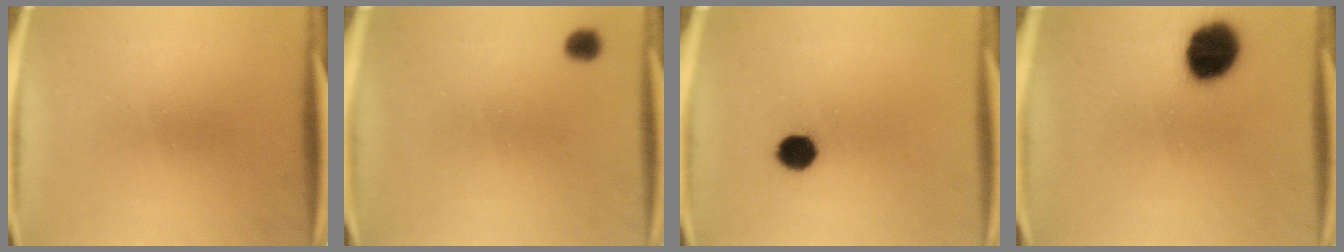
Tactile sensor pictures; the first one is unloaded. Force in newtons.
{"total": 2.3}
{"total": 5.4}
{"total": 13.3}